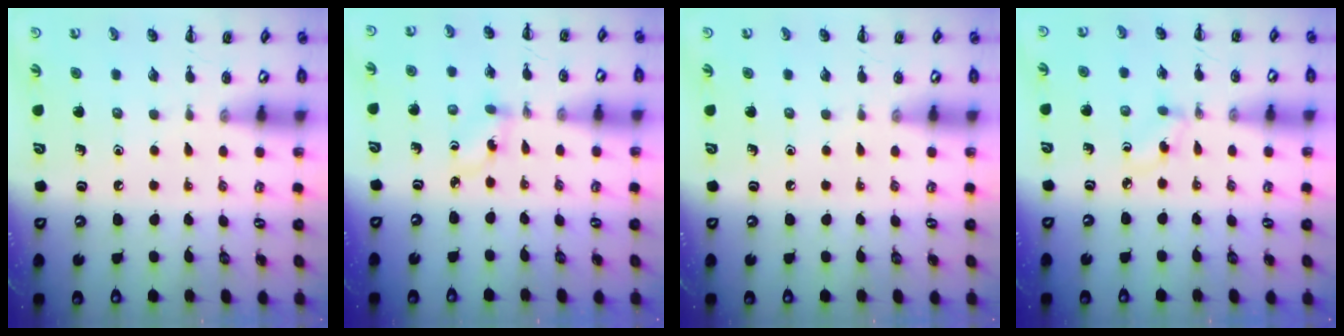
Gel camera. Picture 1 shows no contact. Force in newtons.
{"total": 2.6, "press": 2.3, "slide": 1.1}
{"total": 0.0}
{"total": 2.9, "press": 2.6, "slide": 1.2}